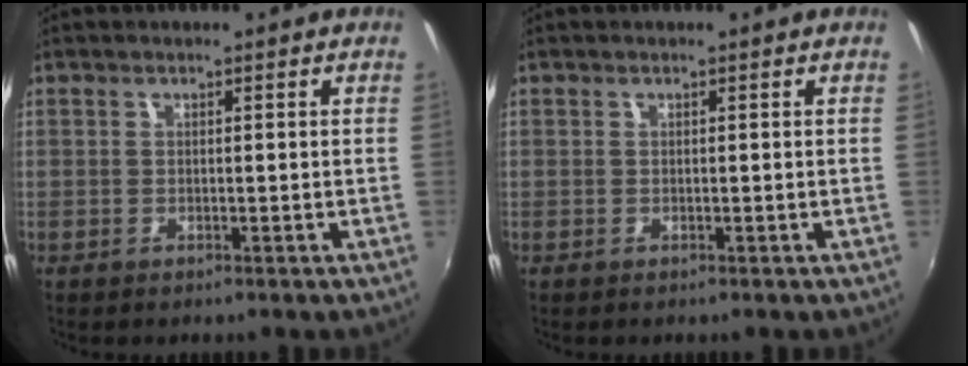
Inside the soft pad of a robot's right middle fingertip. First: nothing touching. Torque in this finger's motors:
{"motor_torque": [0.00, 0.00, -0.02, 0.00]}